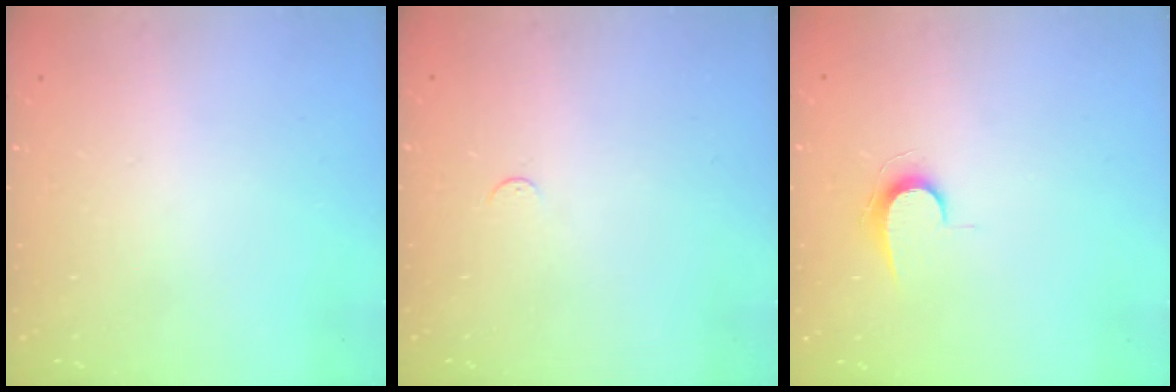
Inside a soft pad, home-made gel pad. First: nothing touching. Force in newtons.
{"total": 2.7, "press": 2.7, "slide": 0.4}
{"total": 5.9, "press": 5.9, "slide": 0.6}